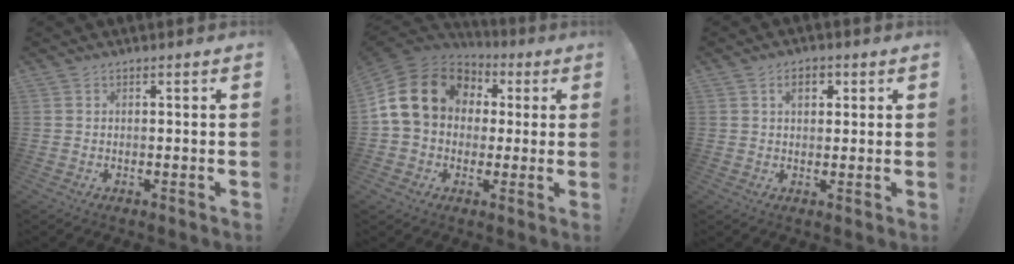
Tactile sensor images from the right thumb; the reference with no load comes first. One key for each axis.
{"total": 18.5, "fx": 4.5, "fy": 14.1, "fz": 11.2, "tx": -0.185, "ty": -0.001, "tz": 0.093}
{"total": 4.5, "fx": 1.6, "fy": 2.9, "fz": 3.1, "tx": -0.040, "ty": 0.001, "tz": 0.024}